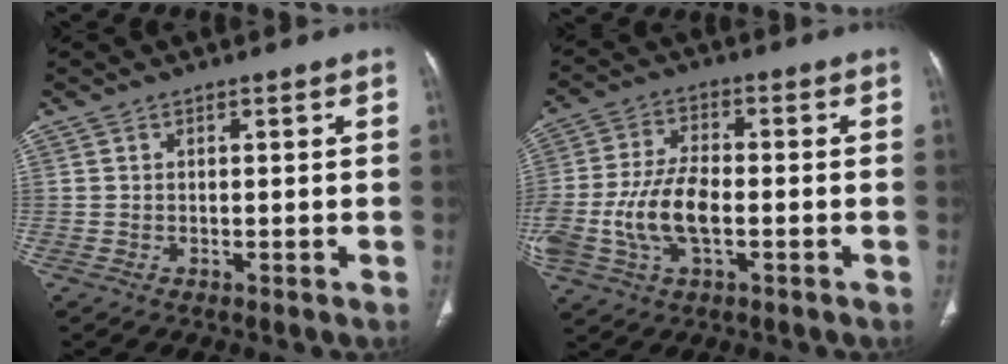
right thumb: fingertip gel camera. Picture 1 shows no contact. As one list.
[{"total": 11.9, "force": [-2.6, 6.1, 9.9], "torque": [-0.213, 0.015, -0.048]}]